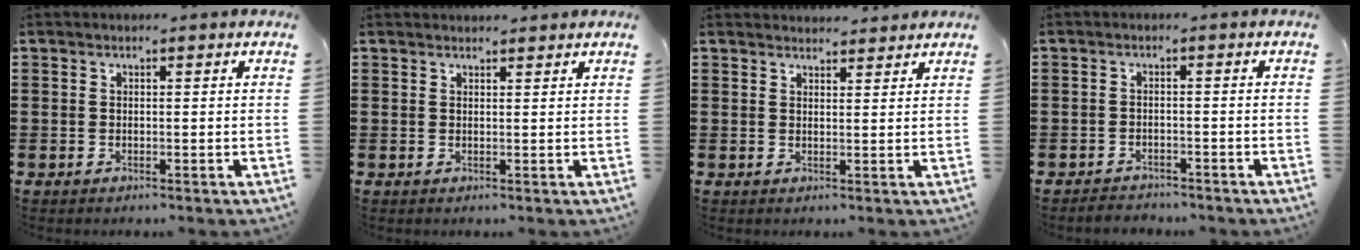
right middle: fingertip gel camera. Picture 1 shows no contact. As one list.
[{"total": 1.2, "force": [1.1, 0.1, 0.0], "torque": [0.005, -0.002, 0.020]}, {"total": 2.2, "force": [2.2, 0.3, -0.1], "torque": [0.004, -0.002, 0.040]}, {"total": 1.8, "force": [-1.8, 0.4, -0.1], "torque": [-0.005, 0.001, -0.040]}]